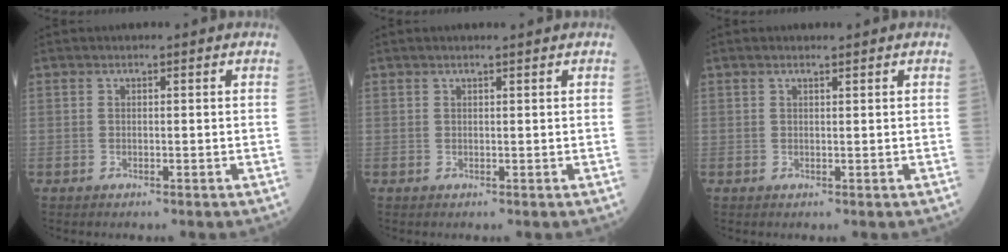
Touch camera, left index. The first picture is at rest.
{"total": 1.3, "force": [1.1, -0.2, 0.7], "torque": [-0.010, 0.005, 0.020]}
{"total": 0.8, "force": [0.7, 0.0, 0.4], "torque": [-0.012, 0.005, 0.014]}